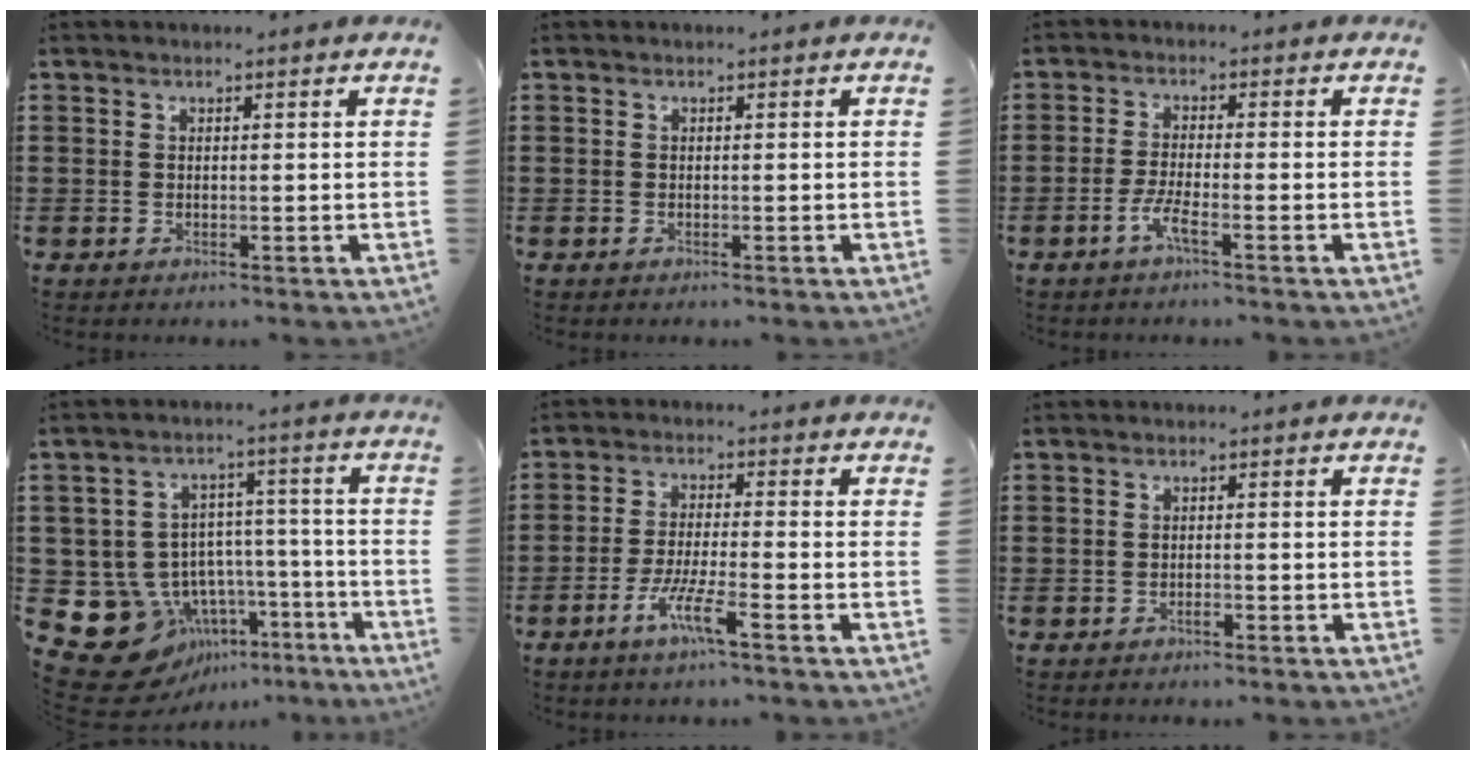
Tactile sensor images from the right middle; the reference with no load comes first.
{"total": 0.0}
{"total": 3.6, "force": [-2.0, 0.3, 3.0], "torque": [-0.064, -0.002, -0.042]}
{"total": 13.2, "force": [-8.6, 9.6, 2.9], "torque": [-0.079, 0.033, -0.147]}
{"total": 6.0, "force": [-3.7, 0.5, 4.7], "torque": [-0.095, -0.008, -0.069]}
{"total": 1.0, "force": [-0.8, 0.4, 0.4], "torque": [-0.011, -0.001, -0.017]}